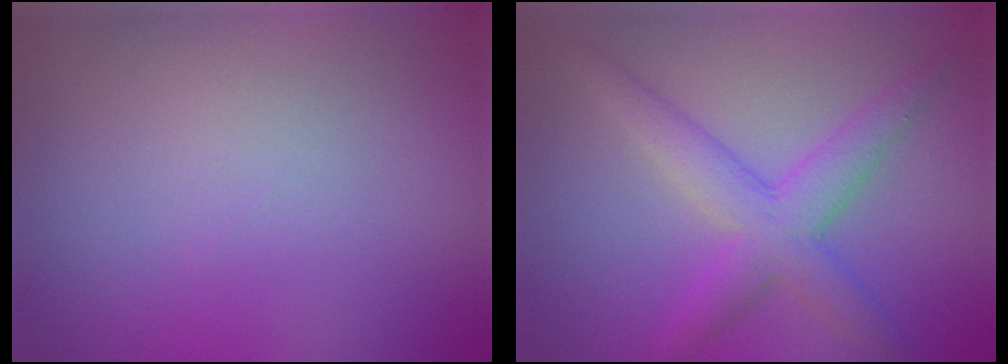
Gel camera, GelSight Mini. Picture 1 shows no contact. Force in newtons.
{"total": 4.7, "press": 4.7, "slide": 0.1}